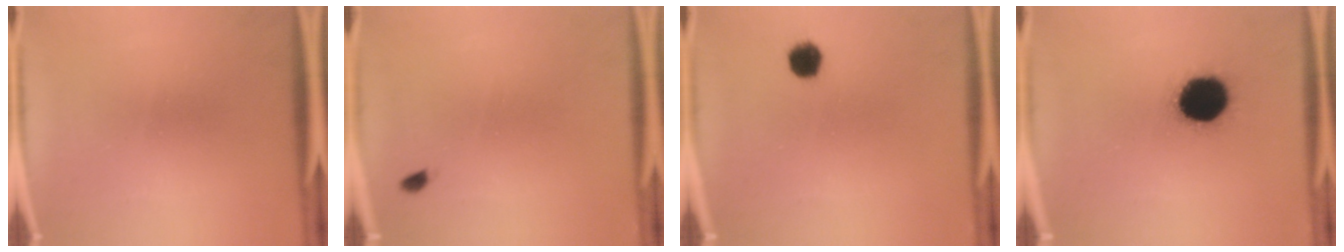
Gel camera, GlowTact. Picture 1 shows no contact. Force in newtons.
{"total": 0.7}
{"total": 4.2}
{"total": 16.6}